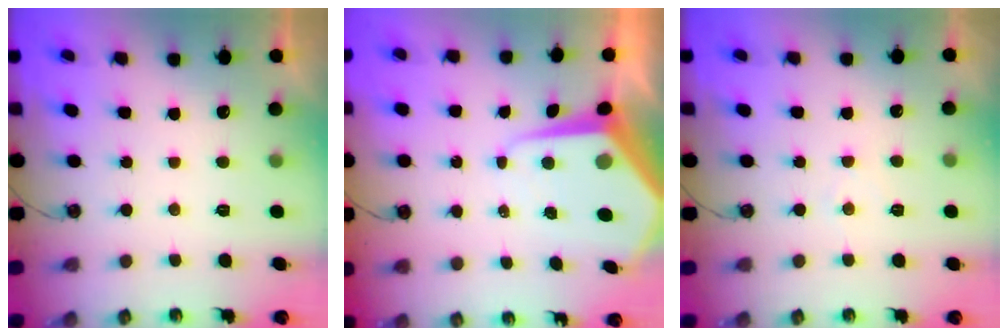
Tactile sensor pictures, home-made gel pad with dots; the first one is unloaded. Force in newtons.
{"total": 9.5, "press": 9.4, "slide": 0.8}
{"total": 3.8, "press": 3.8, "slide": 0.5}